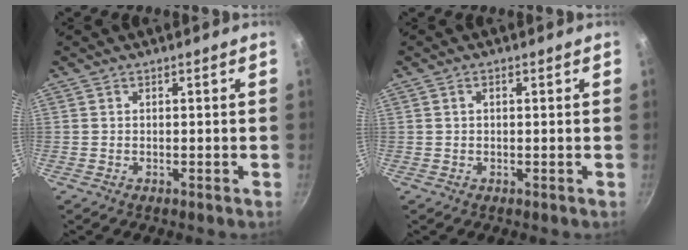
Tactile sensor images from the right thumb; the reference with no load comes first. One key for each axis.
{"total": 1.0, "fx": 0.3, "fy": 0.4, "fz": 0.8, "tx": -0.015, "ty": 0.003, "tz": 0.006}